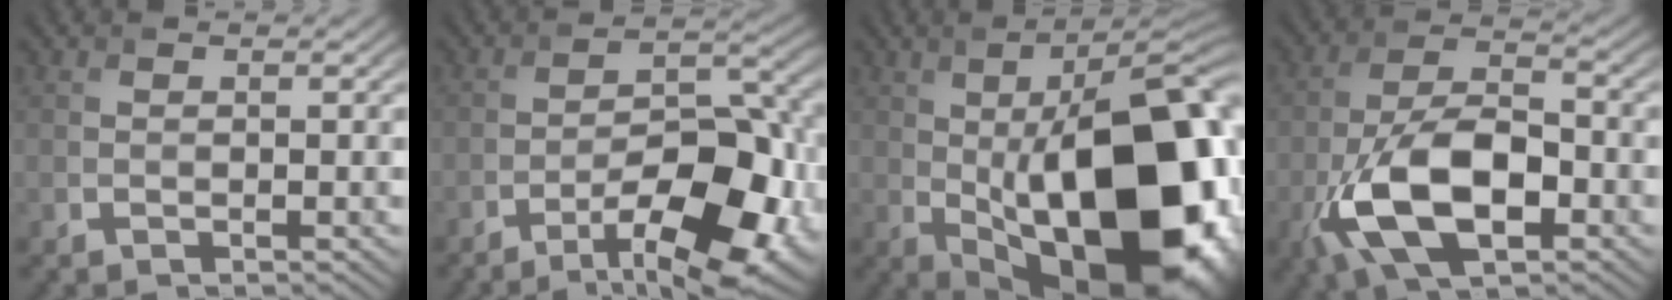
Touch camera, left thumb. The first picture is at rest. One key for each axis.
{"total": 14.4, "fx": -7.6, "fy": 5.4, "fz": 10.9, "tx": -0.157, "ty": 0.002, "tz": -0.119}
{"total": 22.5, "fx": -2.7, "fy": 10.6, "fz": 19.7, "tx": -0.267, "ty": 0.001, "tz": -0.051}
{"total": 12.8, "fx": -5.0, "fy": 6.3, "fz": 10.0, "tx": -0.211, "ty": -0.011, "tz": -0.104}